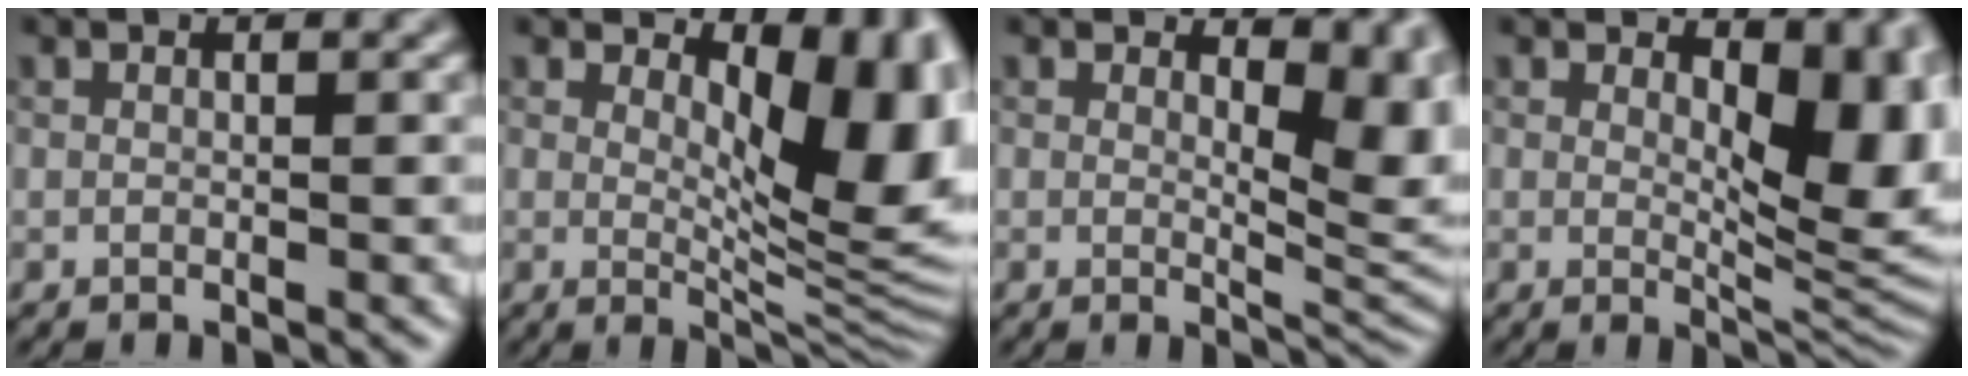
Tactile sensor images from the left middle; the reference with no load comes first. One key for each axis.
{"total": 10.2, "fx": 2.8, "fy": 4.8, "fz": 8.6, "tx": -0.112, "ty": -0.012, "tz": 0.046}
{"total": 5.9, "fx": 2.0, "fy": 3.1, "fz": 4.6, "tx": -0.051, "ty": -0.013, "tz": 0.031}
{"total": 8.0, "fx": 2.3, "fy": 4.0, "fz": 6.5, "tx": -0.086, "ty": -0.016, "tz": 0.036}